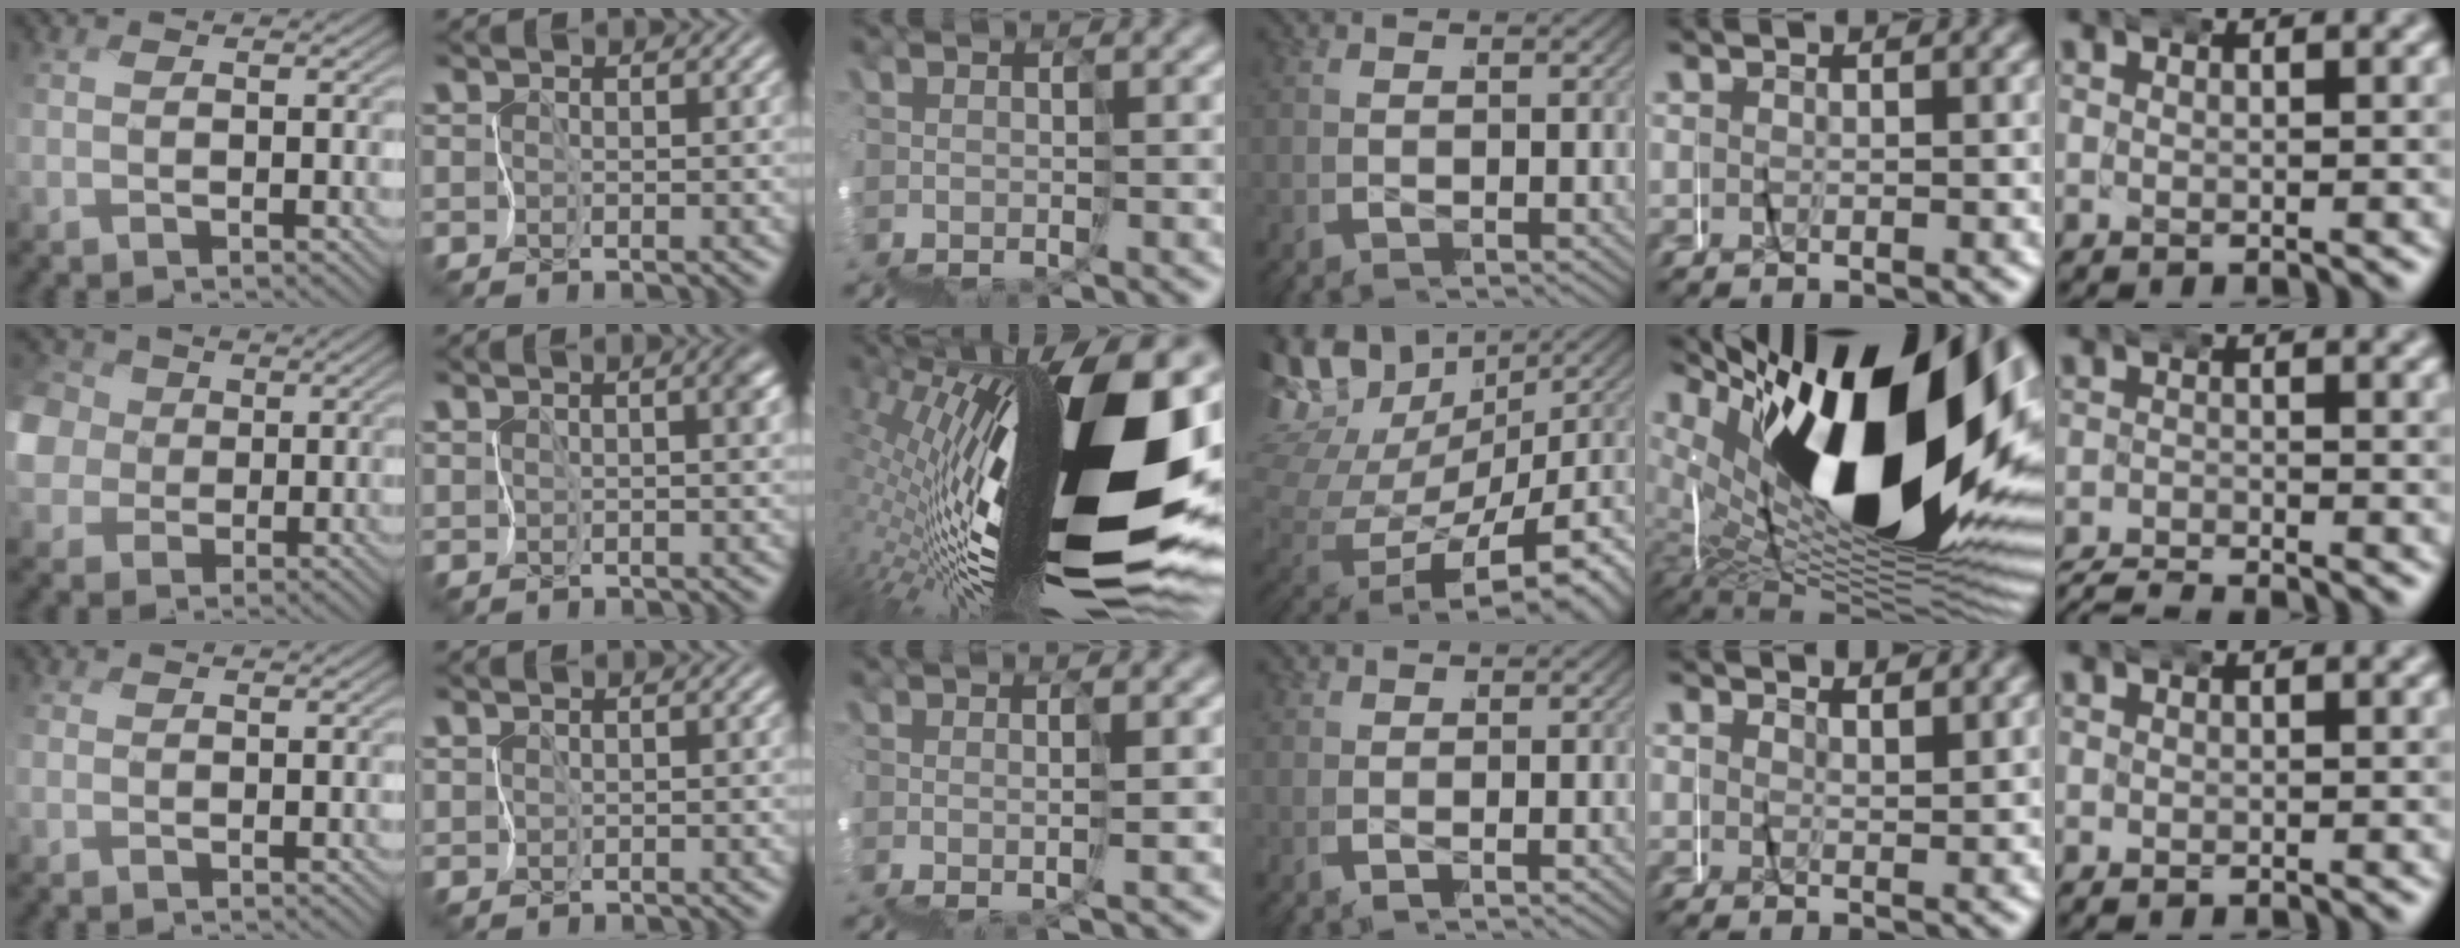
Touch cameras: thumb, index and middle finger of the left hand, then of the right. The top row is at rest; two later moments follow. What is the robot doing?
{"motion": "wrap", "object": "masking tape"}